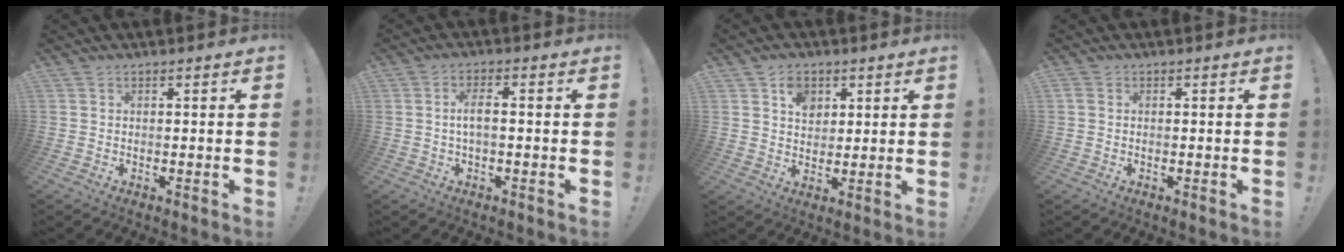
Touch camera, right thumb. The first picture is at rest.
{"total": 4.2, "force": [-0.4, 1.1, 4.0], "torque": [-0.070, -0.001, -0.010]}
{"total": 6.6, "force": [3.3, 5.1, 2.6], "torque": [-0.020, -0.016, 0.055]}
{"total": 1.1, "force": [0.1, 0.9, 0.5], "torque": [-0.014, 0.006, 0.004]}